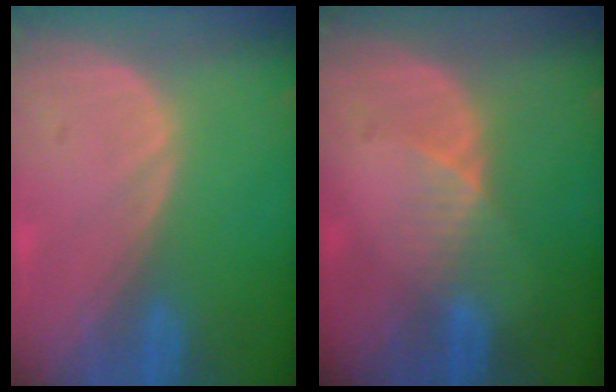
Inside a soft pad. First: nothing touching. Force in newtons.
{"total": 3.0, "press": 2.6, "slide": 1.5}